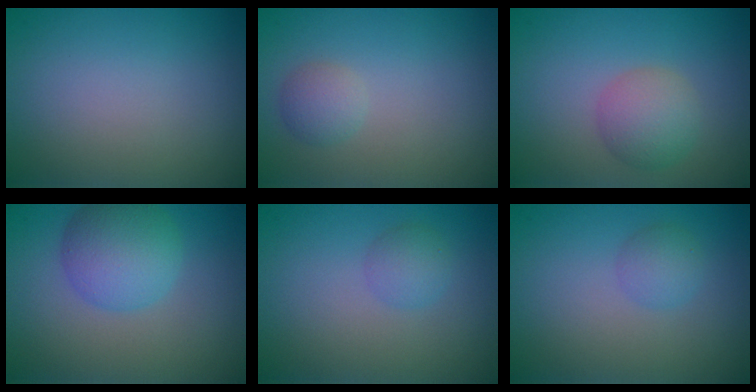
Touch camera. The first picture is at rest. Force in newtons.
{"total": 1.5, "press": 1.5, "slide": 0.0}
{"total": 3.0, "press": 3.0, "slide": 0.0}
{"total": 5.1, "press": 5.1, "slide": 0.1}
{"total": 1.7, "press": 1.7, "slide": 0.1}
{"total": 1.7, "press": 1.7, "slide": 0.1}